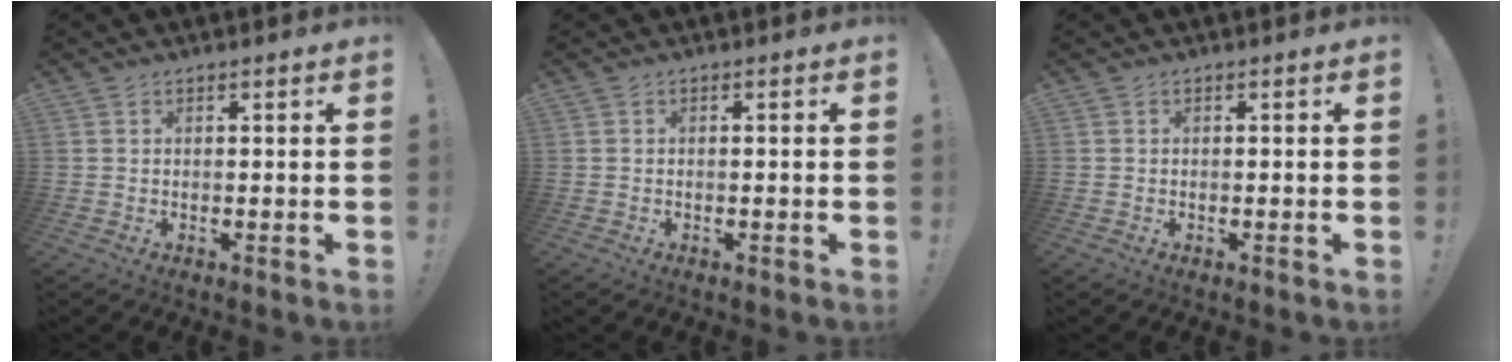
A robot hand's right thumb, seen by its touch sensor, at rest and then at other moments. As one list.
[{"total": 0.0}, {"total": 0.0}]